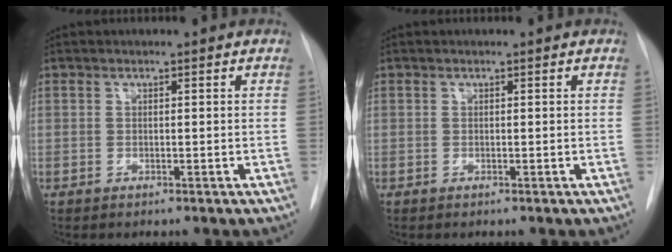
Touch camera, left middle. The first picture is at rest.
{"total": 0.0}